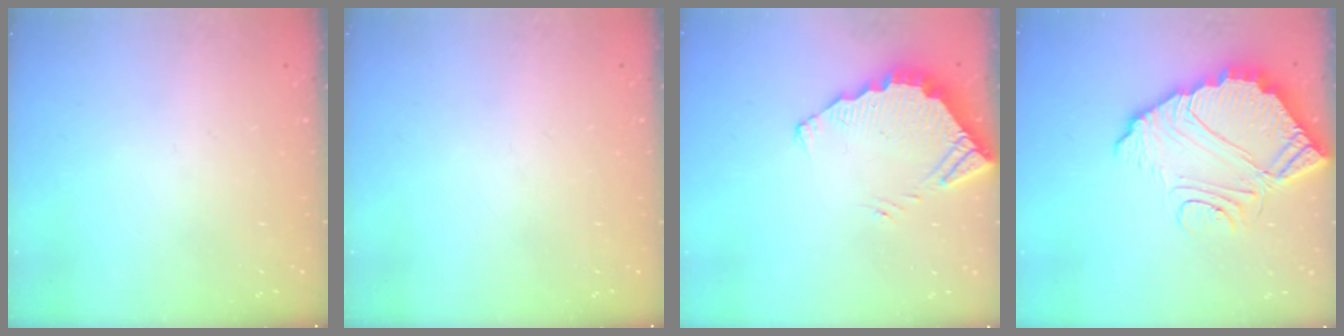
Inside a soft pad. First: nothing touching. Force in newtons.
{"total": 0.0}
{"total": 3.8, "press": 3.8, "slide": 0.3}
{"total": 10.7, "press": 10.6, "slide": 0.8}